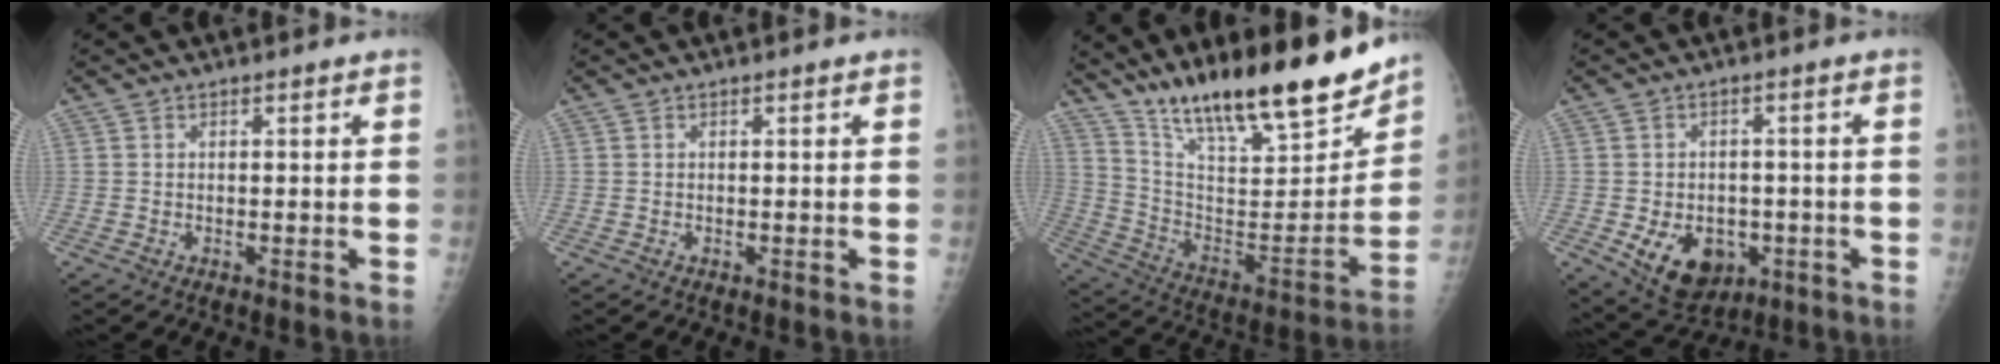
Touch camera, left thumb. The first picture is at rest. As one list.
[{"total": 0.0}, {"total": 25.2, "force": [19.3, 6.0, 15.1], "torque": [-0.212, -0.089, 0.322]}, {"total": 10.7, "force": [-3.6, 7.7, 6.5], "torque": [-0.080, 0.008, -0.039]}]